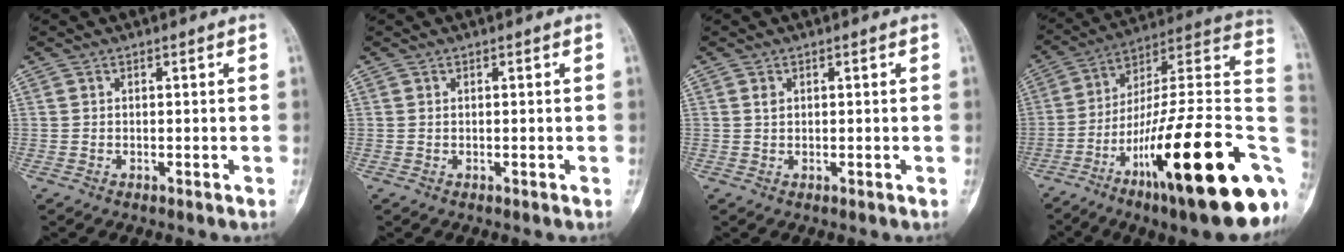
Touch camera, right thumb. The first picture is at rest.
{"total": 0.0}
{"total": 0.9, "force": [0.3, 0.6, 0.5], "torque": [-0.007, 0.001, 0.006]}
{"total": 32.1, "force": [-10.6, 7.7, 29.3], "torque": [-0.363, 0.056, -0.168]}